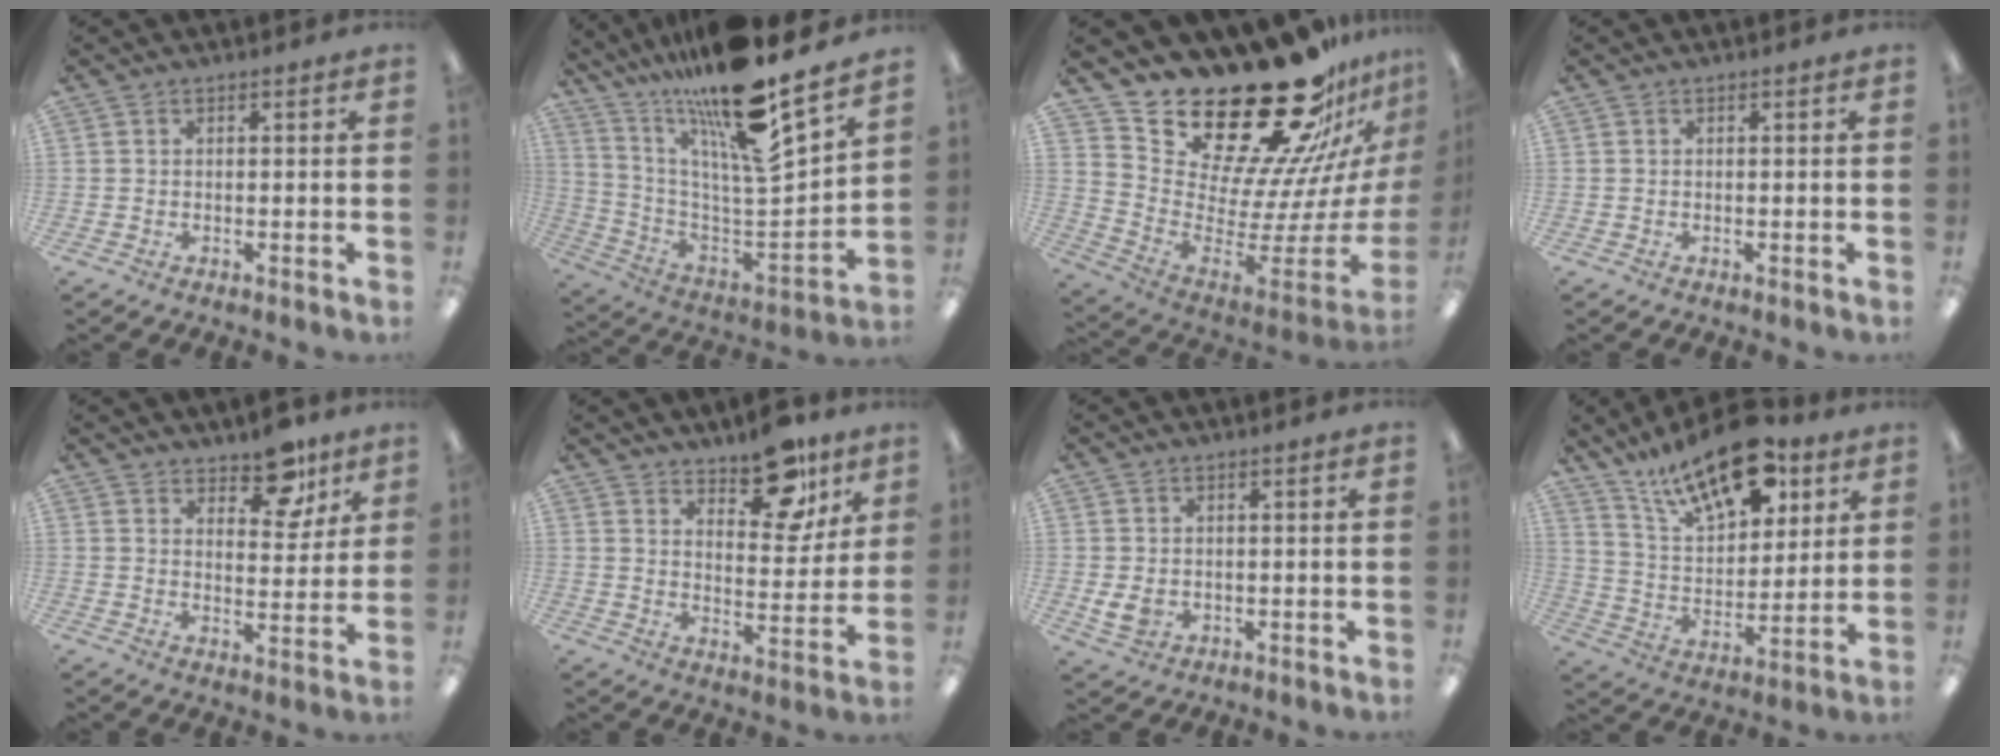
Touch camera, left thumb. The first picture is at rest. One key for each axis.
{"total": 19.6, "fx": 15.0, "fy": 2.1, "fz": 12.4, "tx": -0.203, "ty": -0.125, "tz": 0.240}
{"total": 30.3, "fx": 23.7, "fy": 11.5, "fz": 15.0, "tx": -0.194, "ty": -0.205, "tz": 0.440}
{"total": 0.0}
{"total": 10.1, "fx": 7.8, "fy": 4.7, "fz": 4.4, "tx": -0.047, "ty": -0.049, "tz": 0.137}
{"total": 13.4, "fx": 10.3, "fy": 5.9, "fz": 6.3, "tx": -0.068, "ty": -0.069, "tz": 0.179}
{"total": 4.5, "fx": 1.0, "fy": 3.7, "fz": 2.5, "tx": -0.043, "ty": -0.009, "tz": 0.017}
{"total": 19.7, "fx": 12.9, "fy": 9.0, "fz": 11.9, "tx": -0.190, "ty": -0.064, "tz": 0.223}